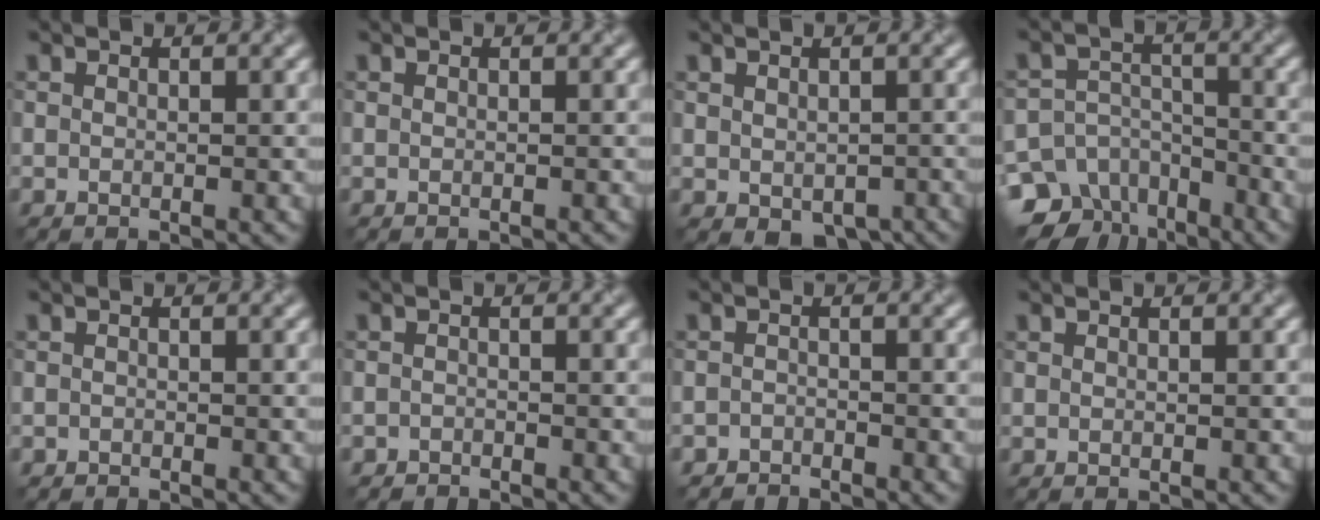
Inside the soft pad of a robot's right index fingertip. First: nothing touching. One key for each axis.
{"total": 0.0}
{"total": 3.2, "fx": -1.2, "fy": 2.0, "fz": 2.2, "tx": -0.027, "ty": -0.016, "tz": -0.005}
{"total": 10.0, "fx": -7.0, "fy": 6.5, "fz": 2.8, "tx": -0.051, "ty": -0.010, "tz": -0.116}
{"total": 0.6, "fx": -0.5, "fy": 0.1, "fz": -0.1, "tx": 0.002, "ty": -0.001, "tz": -0.011}
{"total": 1.2, "fx": -1.2, "fy": 0.2, "fz": -0.1, "tx": 0.004, "ty": -0.003, "tz": -0.024}
{"total": 1.8, "fx": -1.8, "fy": 0.3, "fz": -0.1, "tx": 0.006, "ty": 0.000, "tz": -0.036}
{"total": 0.0}